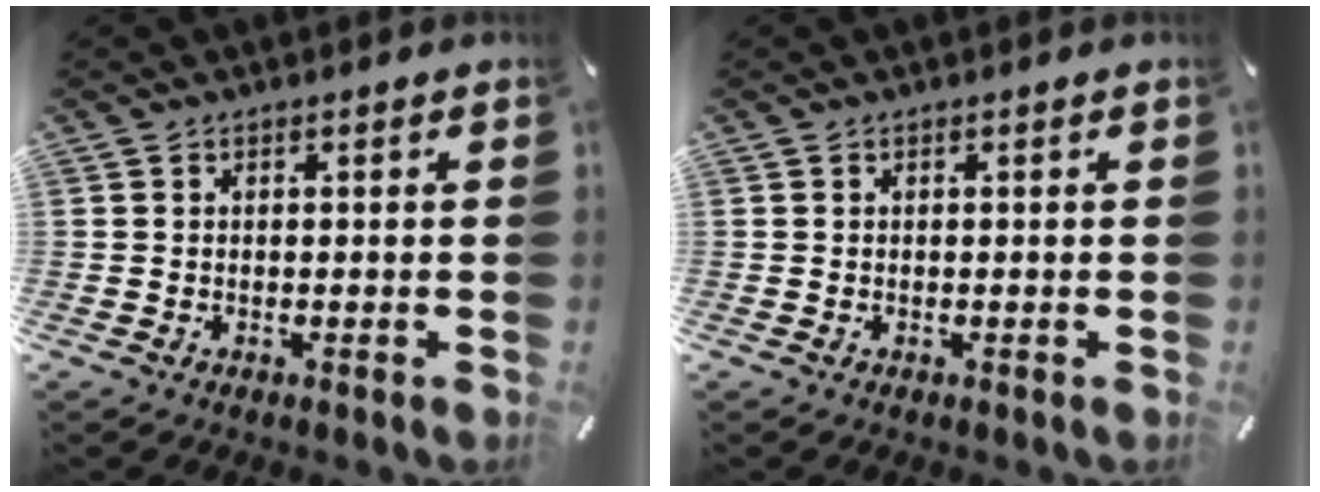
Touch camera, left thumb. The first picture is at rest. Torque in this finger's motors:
{"motor_torque": [0.10, 0.11, 0.00, 0.00, 0.00]}